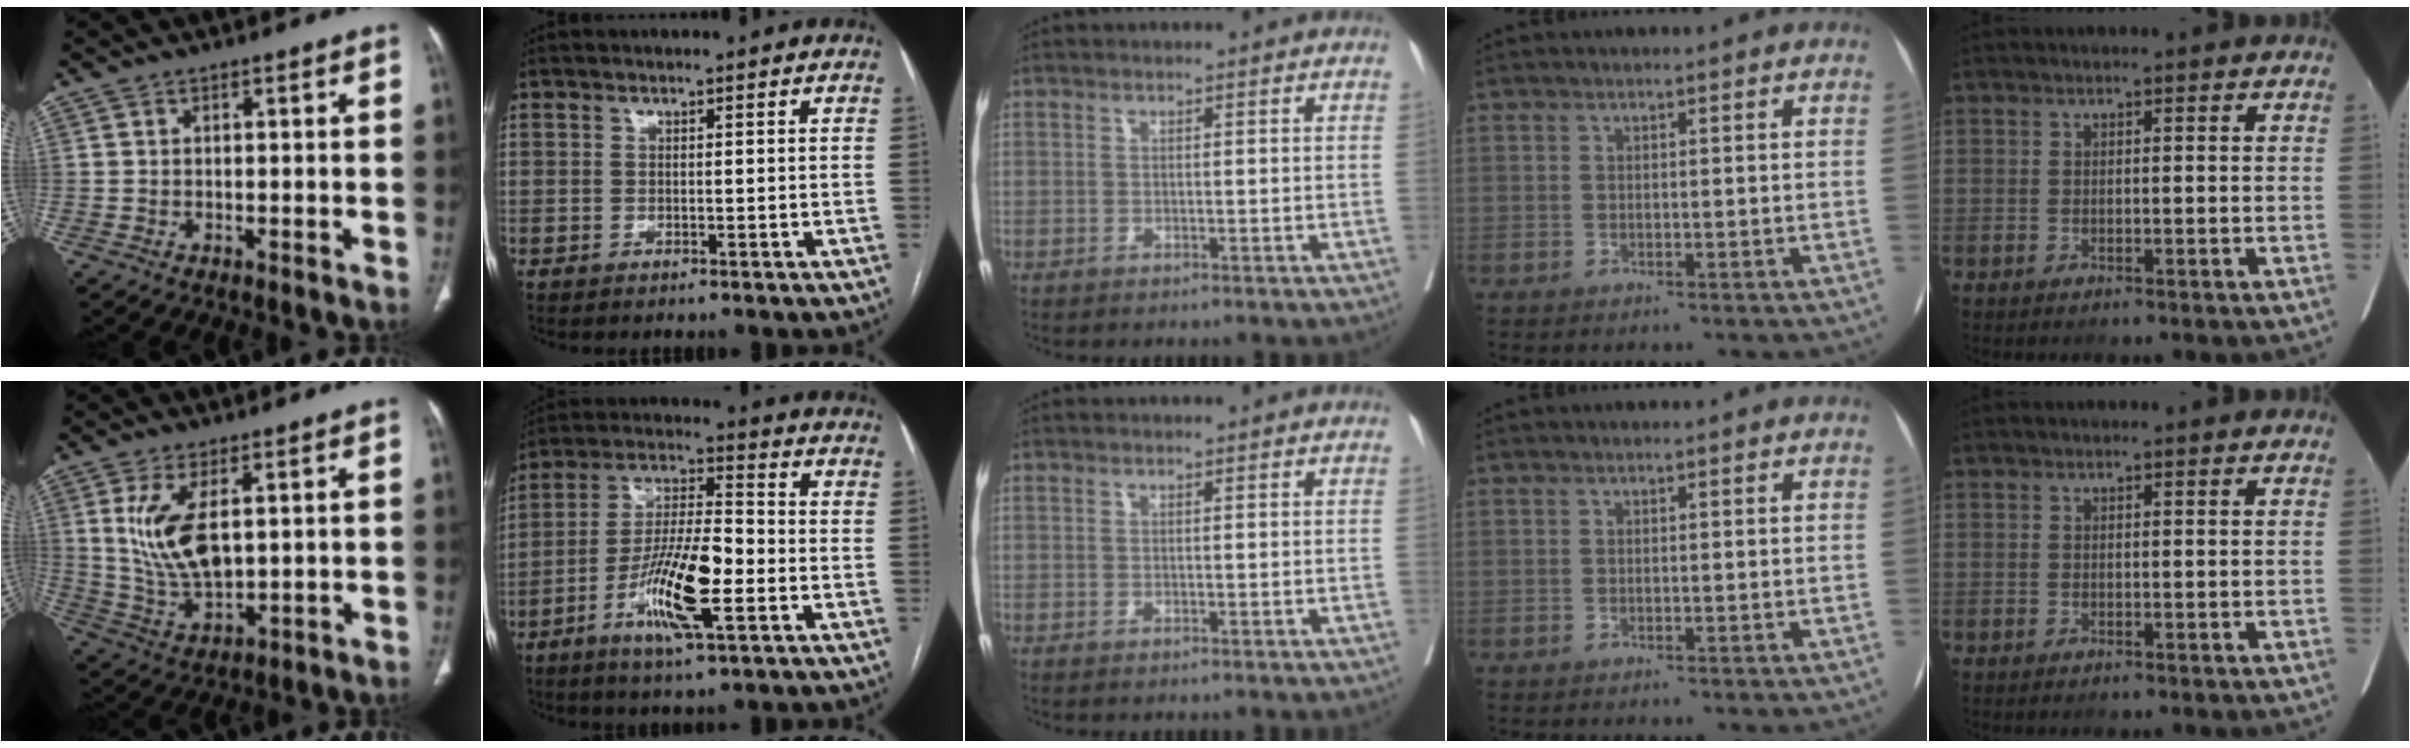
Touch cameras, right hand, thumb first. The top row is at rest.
{"thumb": {"total": 11.5, "force": [2.7, 5.3, 9.8], "torque": [-0.196, -0.018, 0.069]}, "index": {"total": 13.2, "force": [-4.8, 2.1, 12.2], "torque": [-0.233, -0.006, -0.086]}}